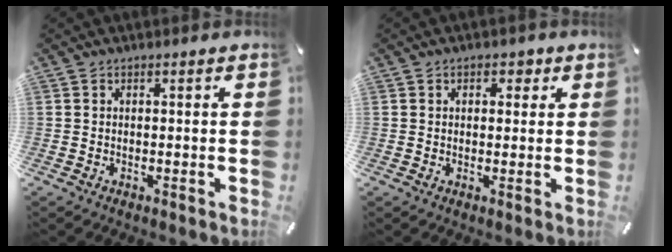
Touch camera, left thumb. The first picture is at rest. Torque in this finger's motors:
{"motor_torque": [-0.09, -0.31, 0.15, 0.16, -0.01]}